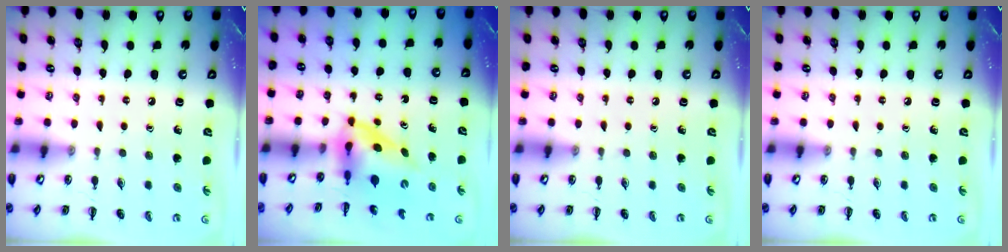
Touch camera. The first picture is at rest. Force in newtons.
{"total": 3.9, "press": 3.8, "slide": 0.6}
{"total": 0.0}
{"total": 0.0}